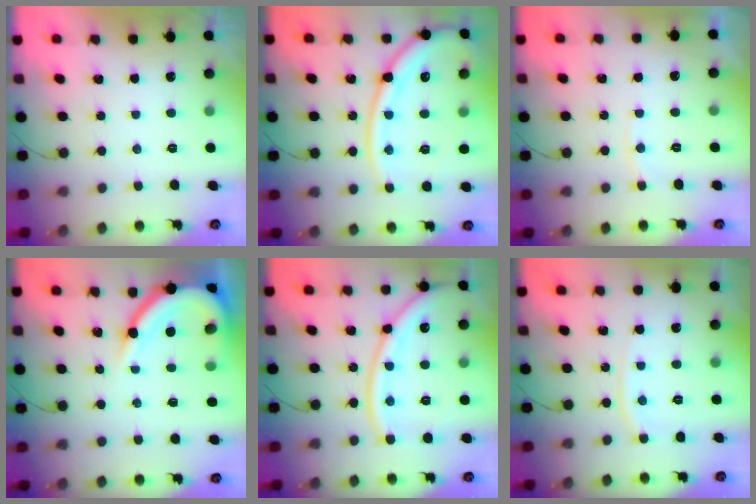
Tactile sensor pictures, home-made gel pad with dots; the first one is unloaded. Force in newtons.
{"total": 17.2, "press": 17.0, "slide": 2.0}
{"total": 4.3, "press": 4.3, "slide": 0.7}
{"total": 11.5, "press": 11.4, "slide": 1.0}
{"total": 16.3, "press": 16.1, "slide": 2.0}
{"total": 5.5, "press": 5.5, "slide": 0.8}